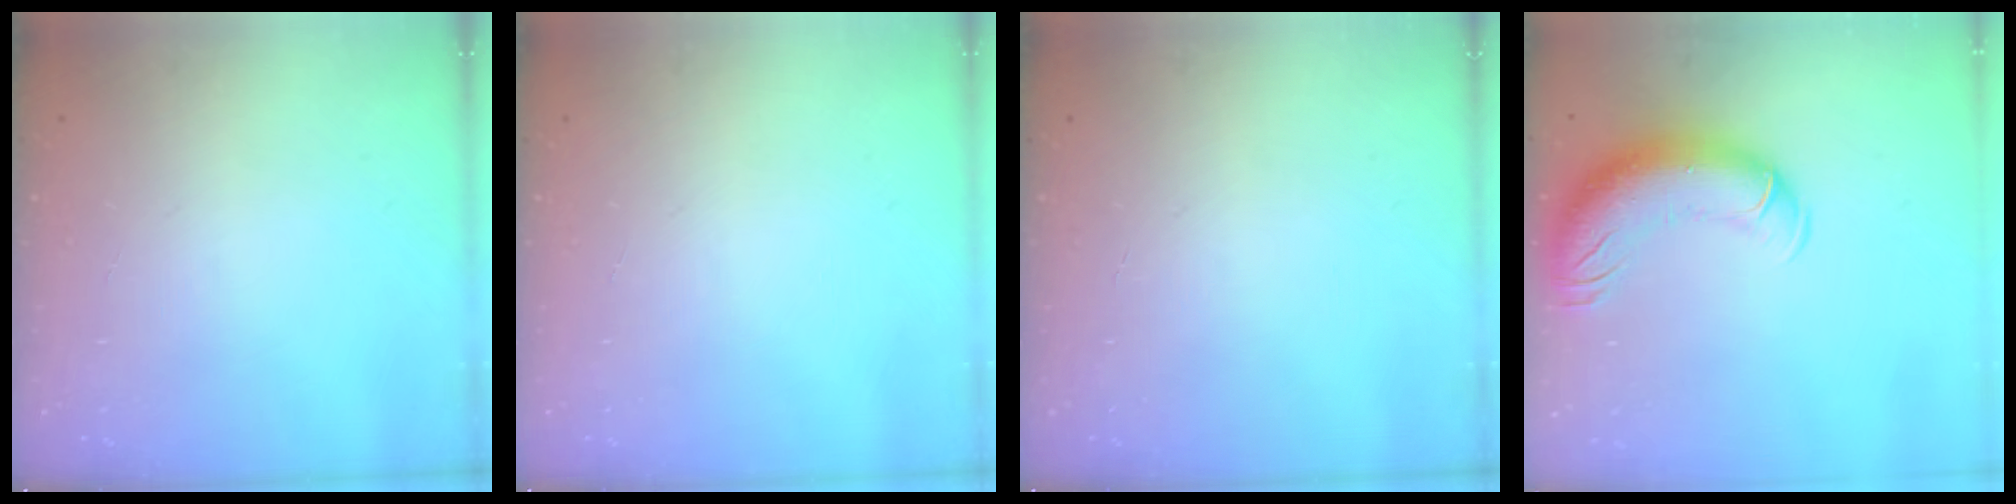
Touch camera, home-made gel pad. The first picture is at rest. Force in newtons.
{"total": 0.0}
{"total": 0.0}
{"total": 14.6, "press": 14.2, "slide": 3.3}